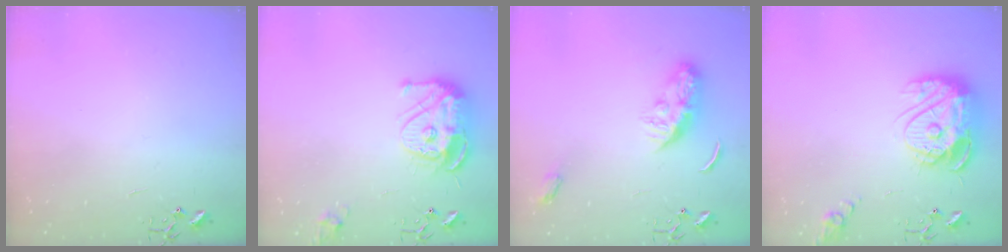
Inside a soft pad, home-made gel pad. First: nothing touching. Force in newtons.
{"total": 13.5, "press": 13.4, "slide": 1.2}
{"total": 9.5, "press": 9.5, "slide": 0.2}
{"total": 17.3, "press": 17.2, "slide": 1.8}